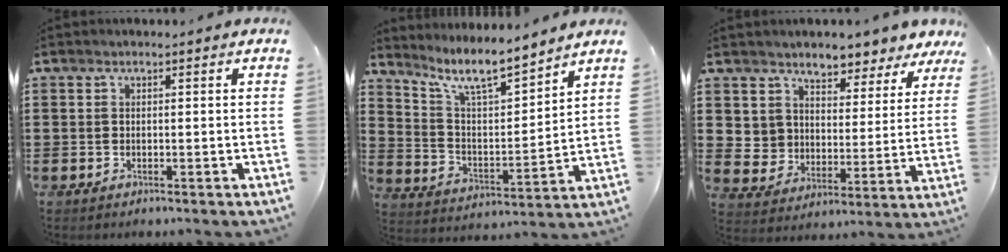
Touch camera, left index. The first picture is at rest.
{"total": 8.8, "force": [7.4, 1.4, 4.4], "torque": [-0.113, -0.038, 0.130]}
{"total": 6.0, "force": [5.5, 2.0, -1.2], "torque": [-0.021, -0.051, 0.099]}